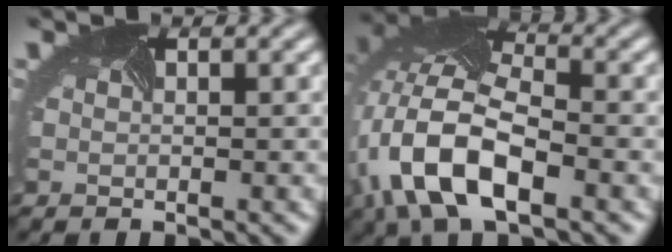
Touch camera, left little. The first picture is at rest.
{"total": 11.2, "force": [-4.5, 5.0, 8.9], "torque": [-0.195, 0.001, -0.084]}